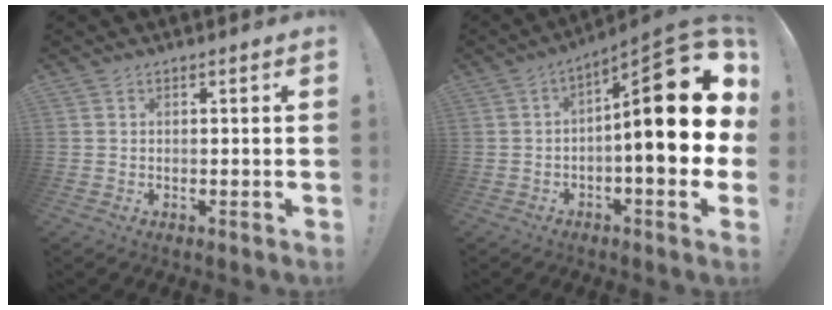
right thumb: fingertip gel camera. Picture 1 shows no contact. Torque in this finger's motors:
{"motor_torque": [1.00, 0.54, 2.03, -0.48, 0.19]}